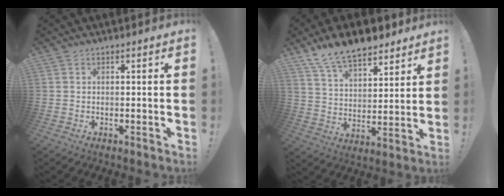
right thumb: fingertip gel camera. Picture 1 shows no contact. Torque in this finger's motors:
{"motor_torque": [0.25, 0.55, 0.27, 0.10, 0.04]}